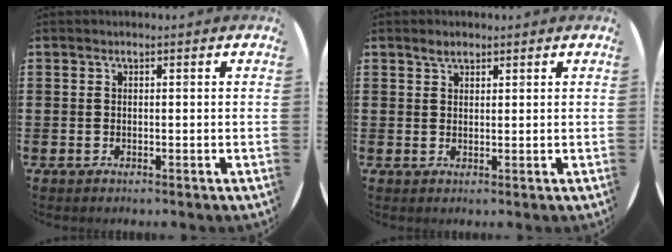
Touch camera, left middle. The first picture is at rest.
{"total": 1.7, "force": [1.4, 0.7, 0.6], "torque": [-0.006, 0.000, 0.024]}